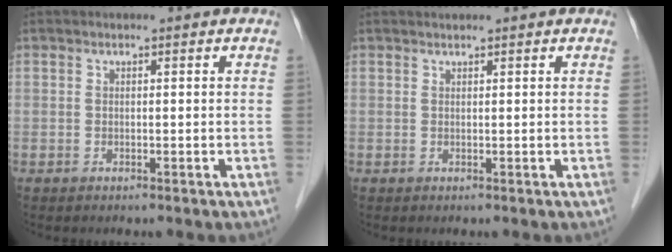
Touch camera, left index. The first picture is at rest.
{"total": 1.1, "force": [1.0, 0.0, 0.3], "torque": [-0.006, 0.015, 0.021]}